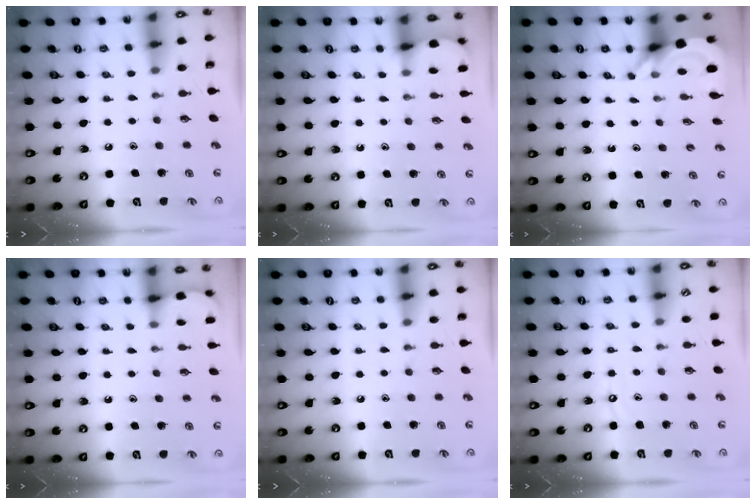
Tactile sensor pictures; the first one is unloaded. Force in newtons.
{"total": 2.1, "press": 2.1, "slide": 0.2}
{"total": 3.9, "press": 3.9, "slide": 0.3}
{"total": 1.8, "press": 1.8, "slide": 0.2}
{"total": 0.0}
{"total": 3.6, "press": 3.6, "slide": 0.5}